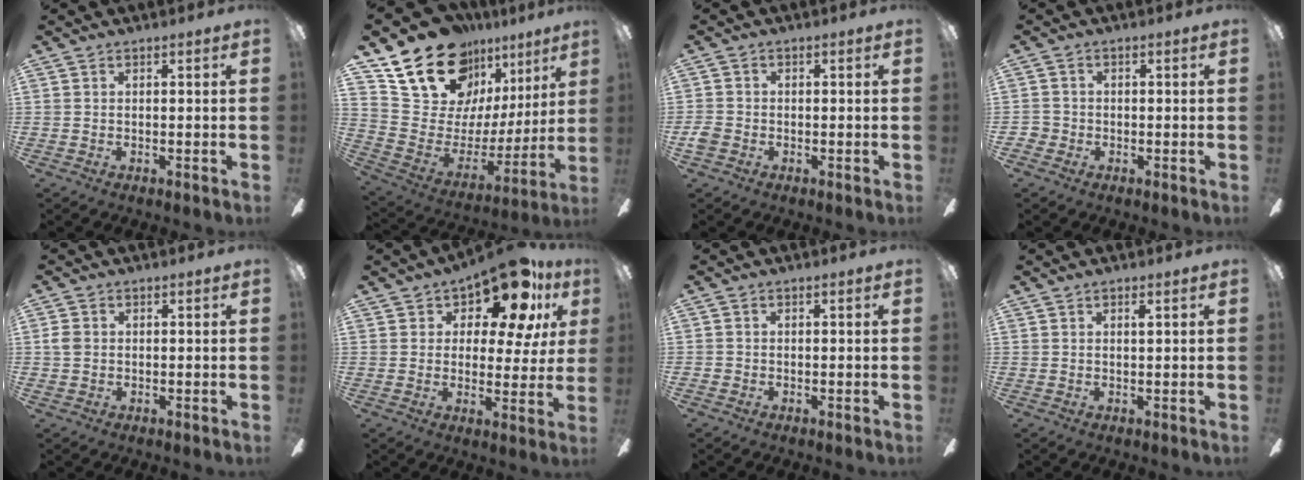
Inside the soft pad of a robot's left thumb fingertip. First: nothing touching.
{"total": 21.2, "force": [15.2, 11.8, 8.7], "torque": [-0.159, -0.098, 0.288]}
{"total": 3.0, "force": [-1.4, 2.2, 1.3], "torque": [-0.019, 0.012, -0.025]}
{"total": 2.4, "force": [-1.2, 2.1, 0.5], "torque": [-0.007, 0.009, -0.025]}
{"total": 2.6, "force": [-0.1, 2.1, 1.6], "torque": [-0.030, 0.009, -0.002]}
{"total": 14.7, "force": [10.2, 5.6, 8.9], "torque": [-0.145, -0.068, 0.173]}
{"total": 1.0, "force": [-0.5, 0.8, 0.2], "torque": [-0.004, 0.006, -0.012]}
{"total": 1.0, "force": [0.6, 0.3, 0.7], "torque": [-0.009, -0.002, 0.008]}